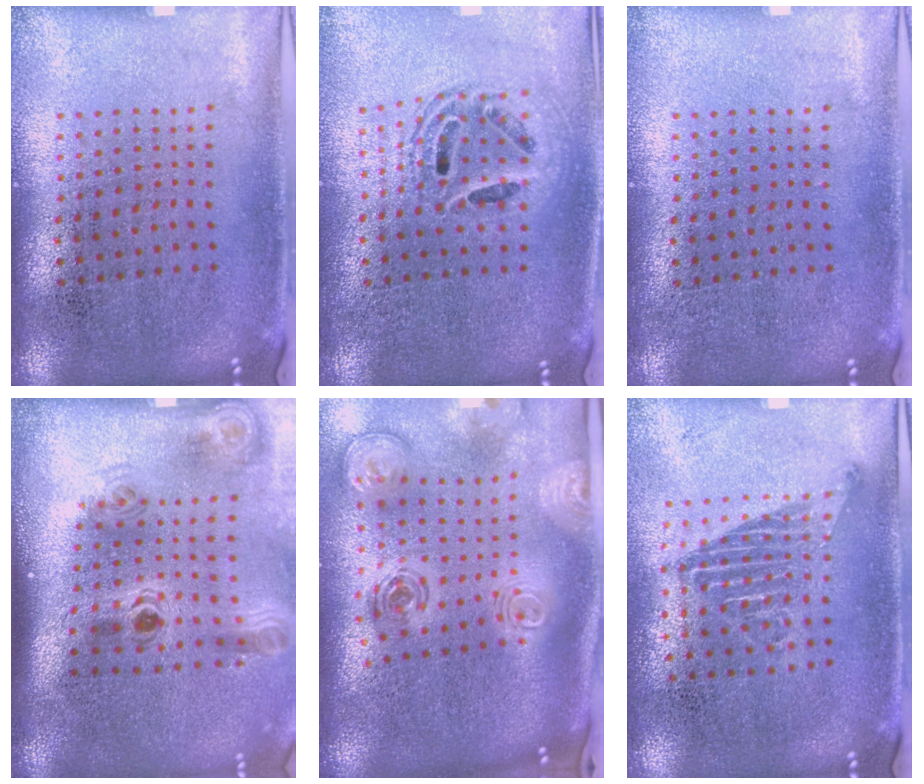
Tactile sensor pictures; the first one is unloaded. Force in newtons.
{"total": 1.6, "press": 1.4, "slide": 0.8}
{"total": 0.0}
{"total": 2.1, "press": 1.4, "slide": 1.5}
{"total": 2.9, "press": 2.0, "slide": 2.1}
{"total": 1.1, "press": 1.0, "slide": 0.6}